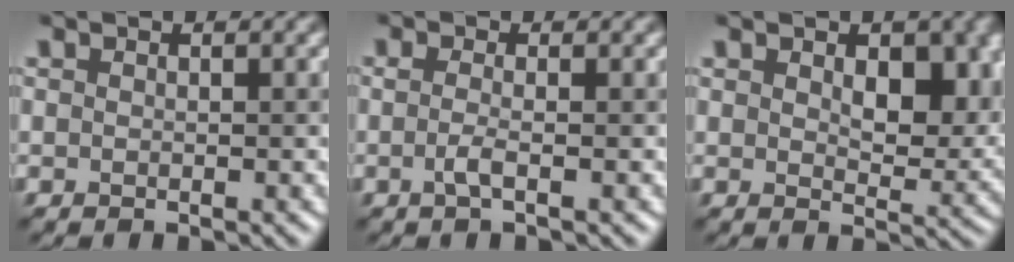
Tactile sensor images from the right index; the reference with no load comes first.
{"total": 1.2, "force": [-0.3, 0.4, 1.1], "torque": [-0.020, -0.004, -0.008]}
{"total": 6.8, "force": [2.0, 3.9, 5.1], "torque": [-0.066, -0.009, 0.043]}